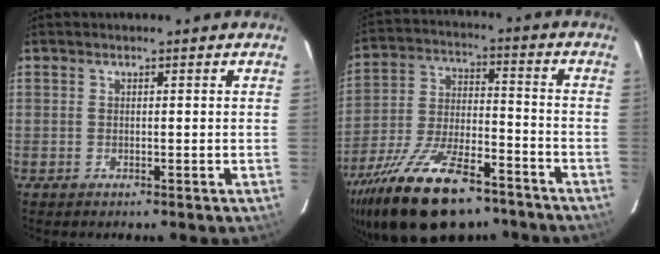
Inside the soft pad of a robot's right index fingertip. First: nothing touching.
{"total": 23.1, "force": [-16.2, 9.0, 13.9], "torque": [-0.272, -0.030, -0.260]}